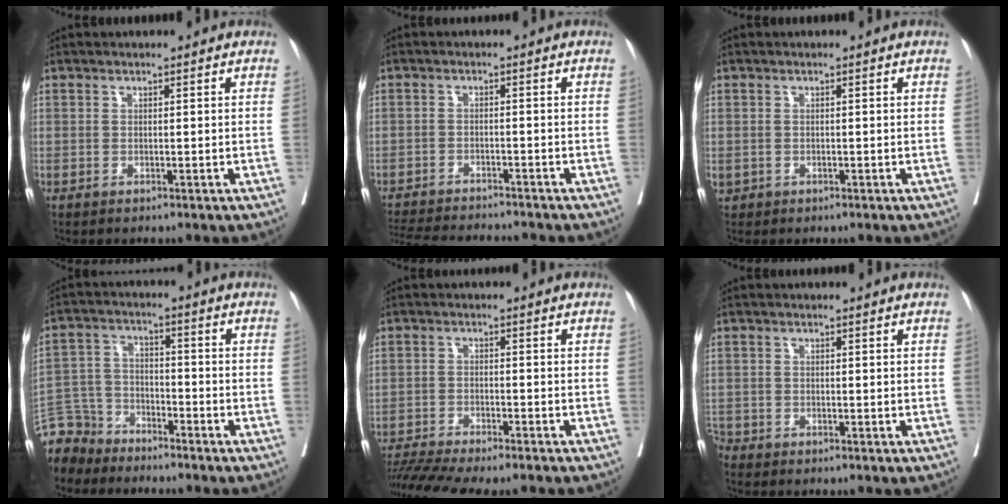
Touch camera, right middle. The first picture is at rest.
{"total": 12.6, "force": [-11.7, 1.2, 4.5], "torque": [-0.077, -0.014, -0.168]}
{"total": 1.5, "force": [-0.5, 1.3, 0.7], "torque": [-0.017, 0.005, 0.000]}
{"total": 9.3, "force": [-8.4, 3.9, -0.3], "torque": [-0.003, 0.018, -0.165]}
{"total": 13.1, "force": [-11.5, 0.5, 6.1], "torque": [-0.092, -0.008, -0.178]}
{"total": 2.0, "force": [-1.8, 0.8, 0.0], "torque": [0.000, 0.000, -0.034]}